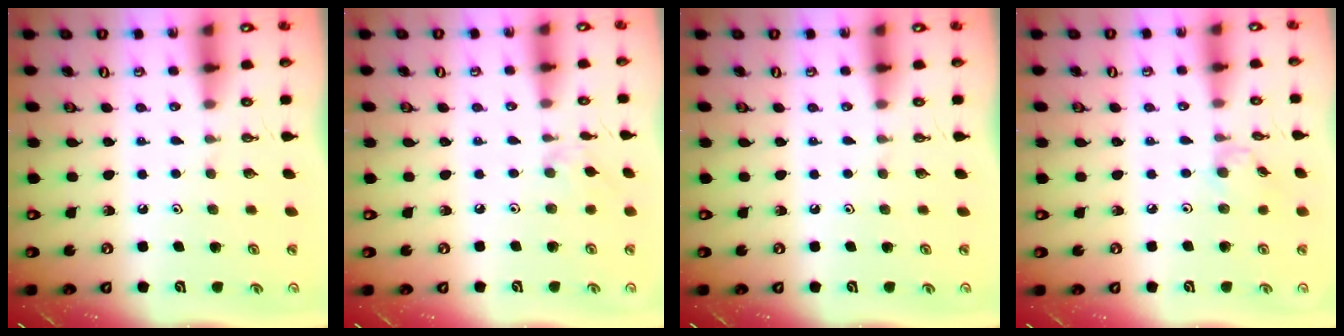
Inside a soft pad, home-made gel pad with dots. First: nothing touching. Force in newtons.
{"total": 2.8, "press": 2.7, "slide": 0.4}
{"total": 0.0}
{"total": 4.0, "press": 3.9, "slide": 0.5}